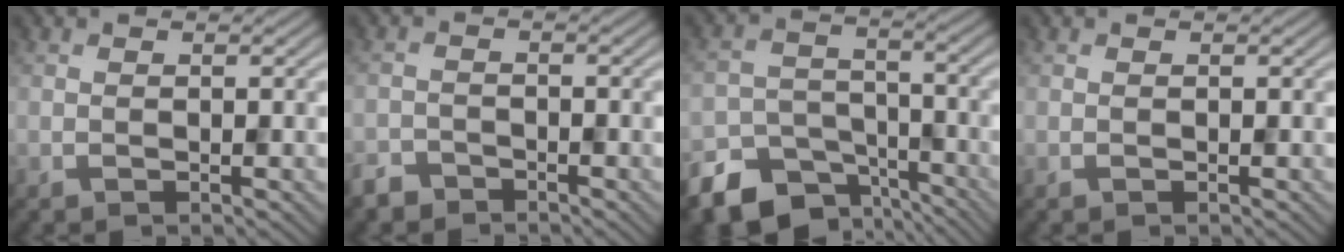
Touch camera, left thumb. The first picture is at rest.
{"total": 2.4, "force": [-2.3, 0.9, -0.1], "torque": [0.008, -0.001, -0.046]}
{"total": 9.7, "force": [-7.3, 5.5, 3.3], "torque": [-0.057, -0.019, -0.116]}
{"total": 0.0}